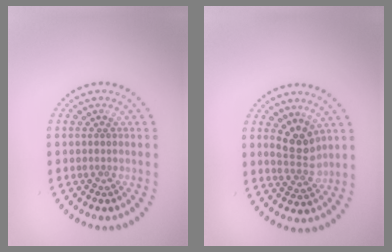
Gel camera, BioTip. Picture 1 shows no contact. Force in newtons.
{"total": 2.8, "press": 2.5, "slide": 1.2}